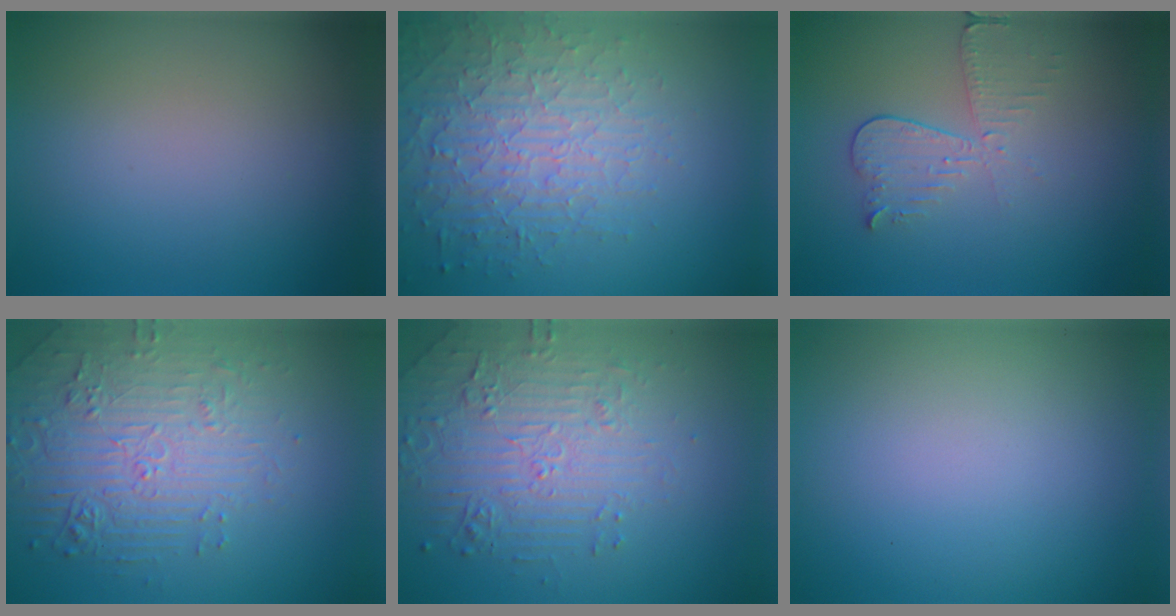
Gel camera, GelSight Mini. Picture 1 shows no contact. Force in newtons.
{"total": 5.3, "press": 4.6, "slide": 2.5}
{"total": 3.0, "press": 2.7, "slide": 1.4}
{"total": 4.4, "press": 4.1, "slide": 1.5}
{"total": 5.1, "press": 3.9, "slide": 3.3}
{"total": 0.0}